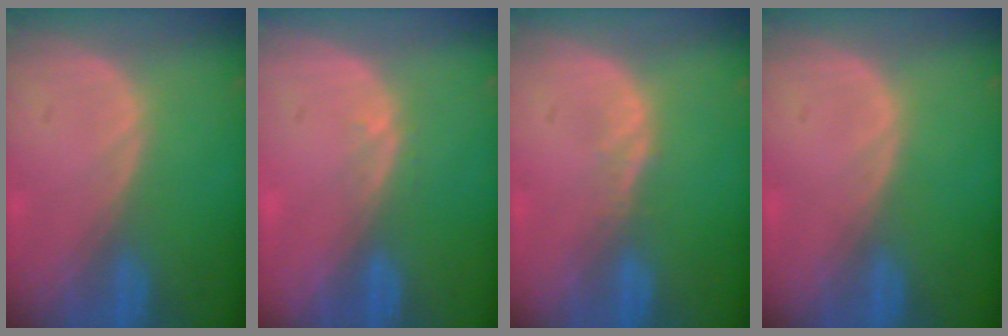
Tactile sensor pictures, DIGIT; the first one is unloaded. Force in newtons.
{"total": 1.0, "press": 0.7, "slide": 0.7}
{"total": 1.1, "press": 1.1, "slide": 0.1}
{"total": 0.0}